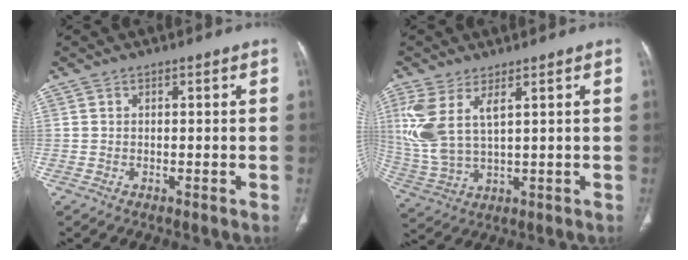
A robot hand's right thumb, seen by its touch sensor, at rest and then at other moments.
{"total": 10.5, "force": [4.0, 4.4, 8.6], "torque": [-0.210, -0.011, 0.096]}